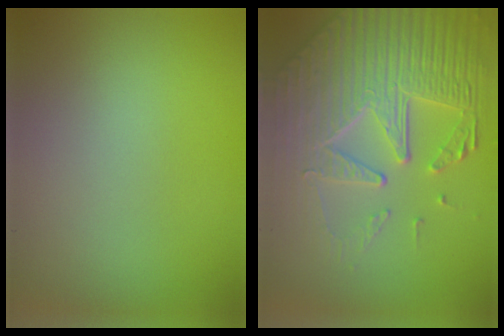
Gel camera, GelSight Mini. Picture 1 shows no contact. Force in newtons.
{"total": 8.7, "press": 6.0, "slide": 6.4}